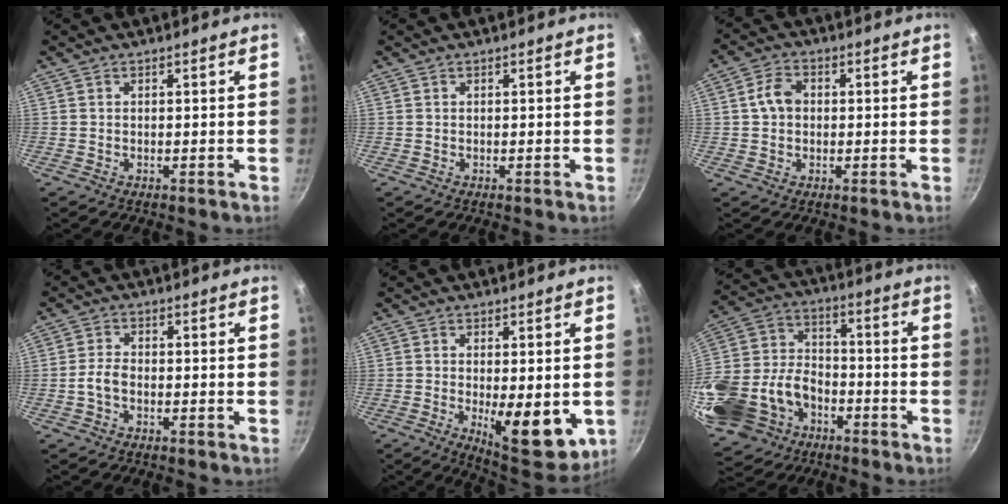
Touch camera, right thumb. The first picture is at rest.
{"total": 0.0}
{"total": 4.9, "force": [0.4, 3.8, 3.1], "torque": [-0.046, 0.015, 0.000]}
{"total": 3.2, "force": [-1.1, 1.8, 2.3], "torque": [-0.050, 0.017, -0.026]}
{"total": 12.7, "force": [-2.3, 5.0, 11.5], "torque": [-0.132, -0.013, -0.017]}
{"total": 24.8, "force": [-10.3, 17.8, 13.8], "torque": [-0.290, 0.047, -0.175]}